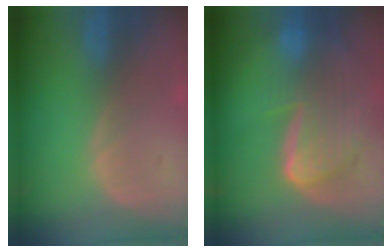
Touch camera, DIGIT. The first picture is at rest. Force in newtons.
{"total": 9.4, "press": 8.1, "slide": 4.8}